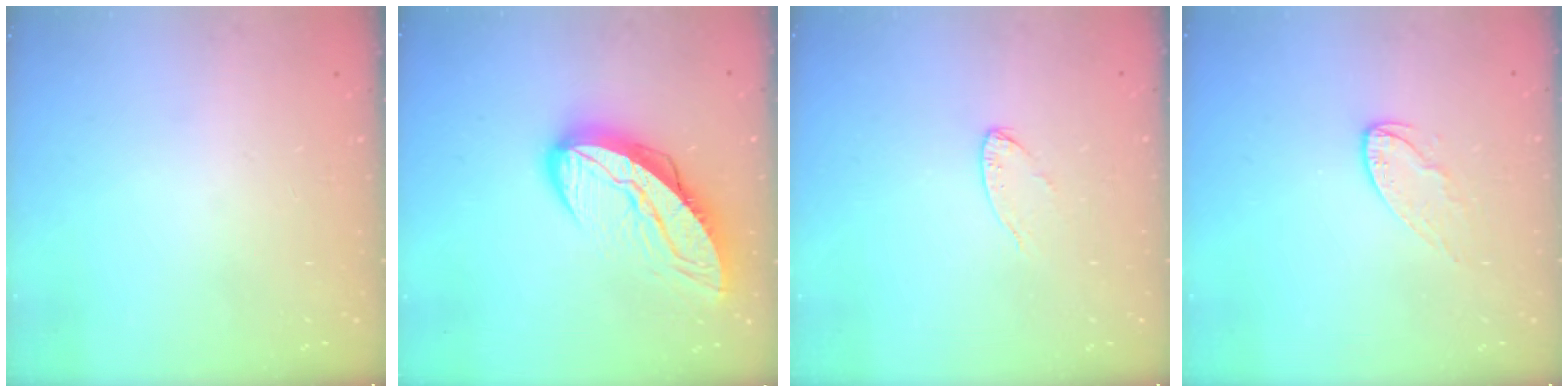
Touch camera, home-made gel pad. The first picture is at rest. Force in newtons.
{"total": 15.3, "press": 15.3, "slide": 1.2}
{"total": 5.6, "press": 5.6, "slide": 0.5}
{"total": 6.5, "press": 6.5, "slide": 0.2}